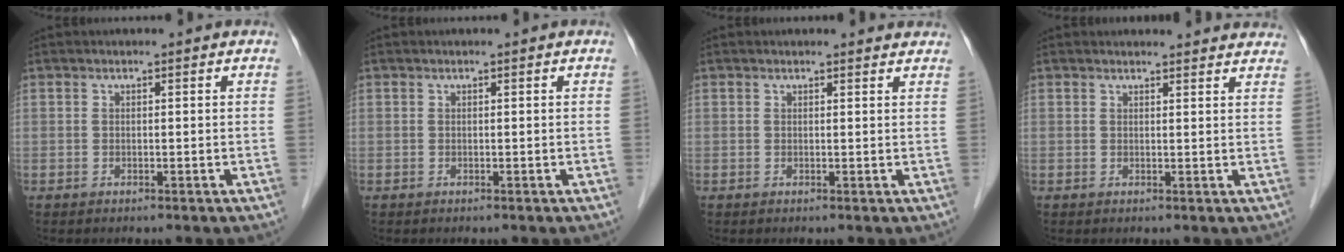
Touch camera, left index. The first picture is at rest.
{"total": 0.0}
{"total": 2.2, "force": [2.1, 0.5, 0.1], "torque": [-0.007, -0.004, 0.012]}
{"total": 9.0, "force": [8.7, 1.6, 1.6], "torque": [0.003, 0.007, 0.075]}